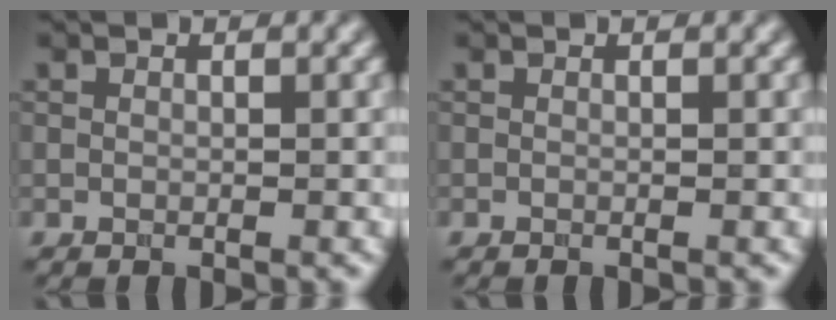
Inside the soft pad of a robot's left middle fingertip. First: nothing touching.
{"total": 0.0}